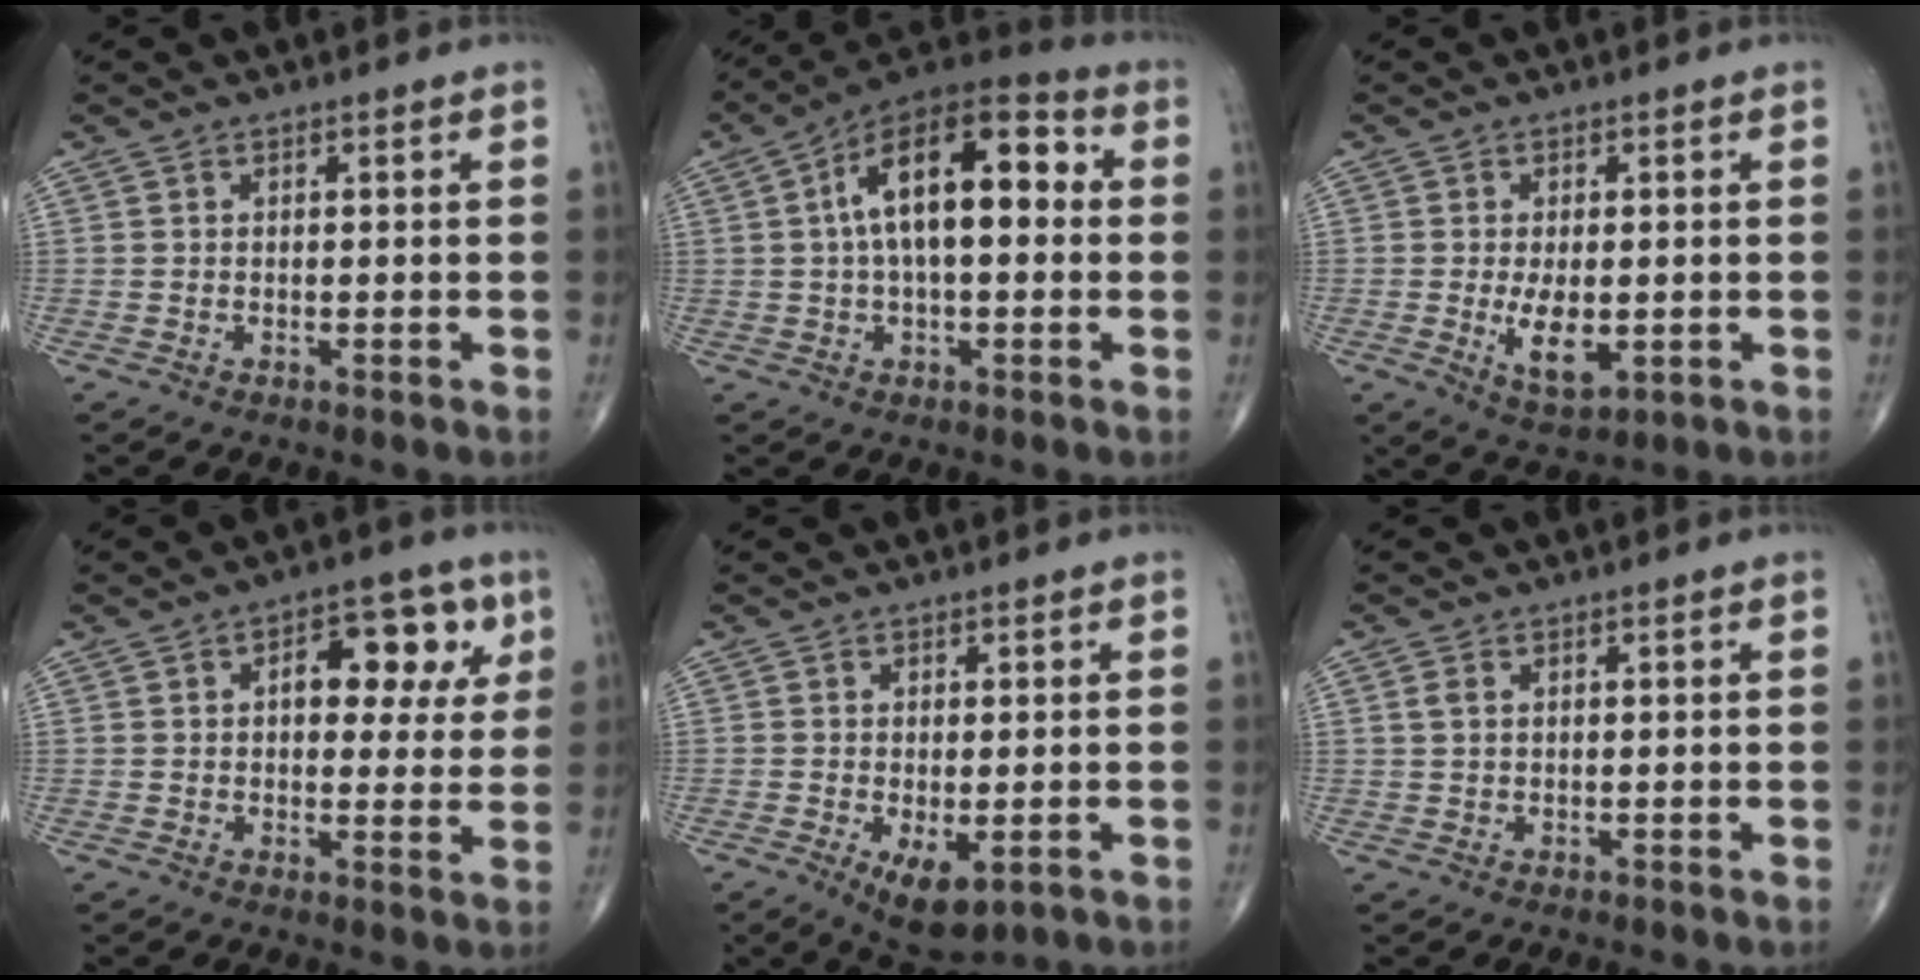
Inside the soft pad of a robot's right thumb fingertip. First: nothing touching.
{"total": 17.3, "force": [2.5, 8.3, 15.0], "torque": [-0.228, 0.042, 0.031]}
{"total": 6.7, "force": [-1.1, 3.2, 5.8], "torque": [-0.098, -0.014, -0.010]}
{"total": 11.1, "force": [3.2, 6.4, 8.5], "torque": [-0.070, 0.008, 0.039]}
{"total": 6.4, "force": [-2.1, 2.8, 5.3], "torque": [-0.085, -0.013, -0.023]}
{"total": 1.7, "force": [0.5, 1.1, 1.2], "torque": [-0.028, 0.004, 0.013]}